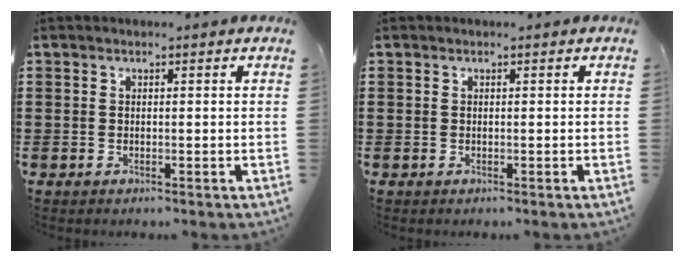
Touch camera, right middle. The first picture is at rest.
{"total": 0.0}